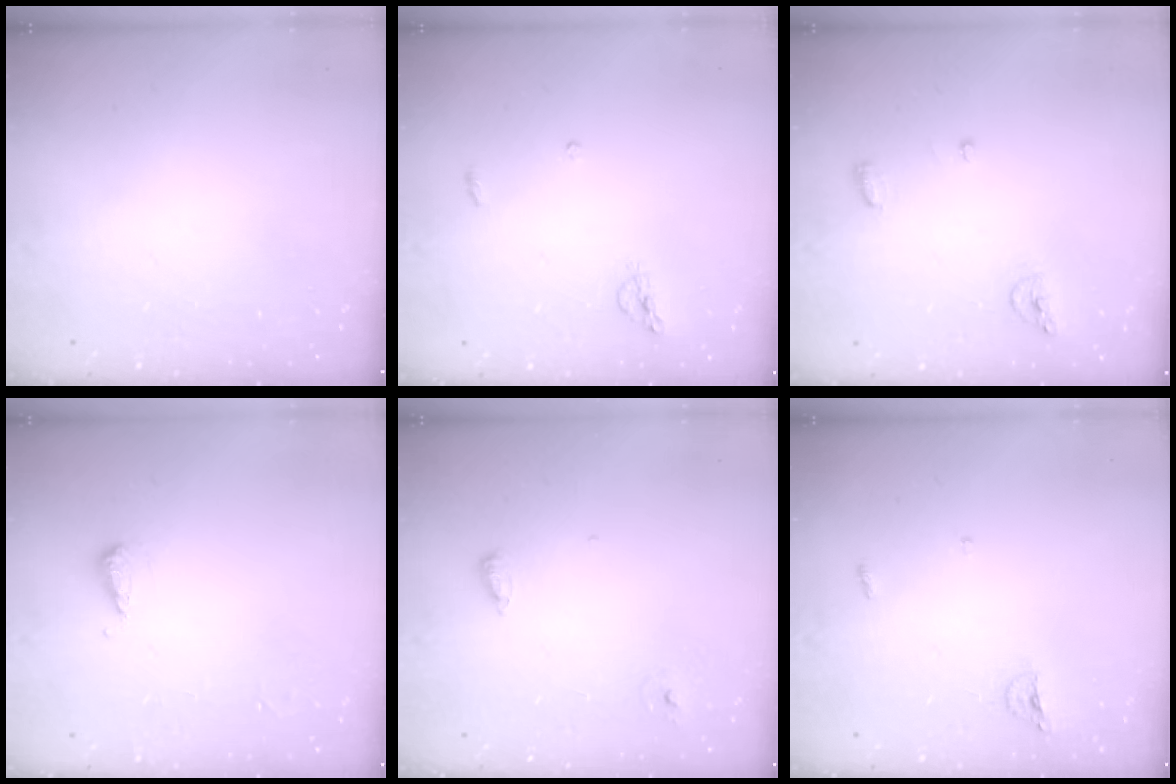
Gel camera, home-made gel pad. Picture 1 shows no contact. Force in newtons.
{"total": 5.4, "press": 5.4, "slide": 0.5}
{"total": 6.5, "press": 6.5, "slide": 0.5}
{"total": 5.2, "press": 5.1, "slide": 0.9}
{"total": 6.0, "press": 5.8, "slide": 1.5}
{"total": 3.9, "press": 3.8, "slide": 0.8}